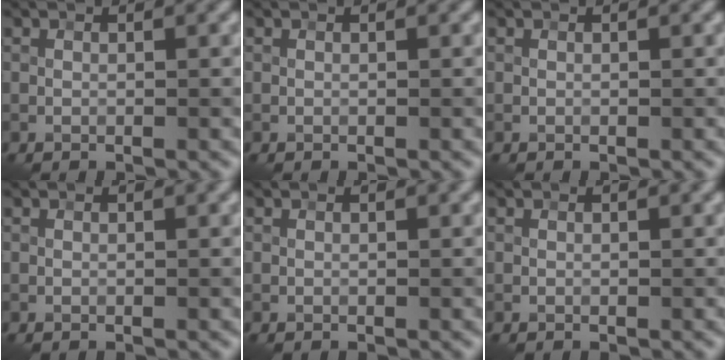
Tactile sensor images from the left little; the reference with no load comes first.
{"total": 0.0}
{"total": 0.0}
{"total": 0.0}
{"total": 0.0}
{"total": 0.0}